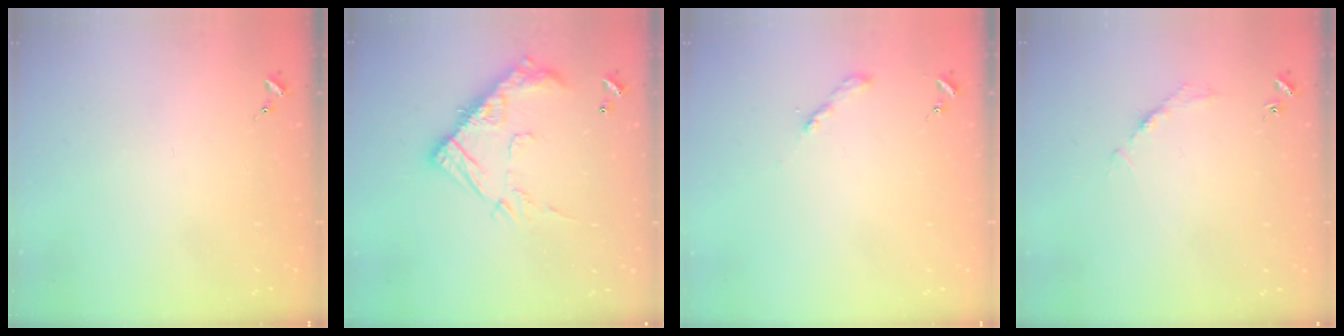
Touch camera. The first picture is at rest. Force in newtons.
{"total": 17.5, "press": 17.4, "slide": 1.3}
{"total": 2.0, "press": 2.0, "slide": 0.2}
{"total": 2.7, "press": 2.7, "slide": 0.4}